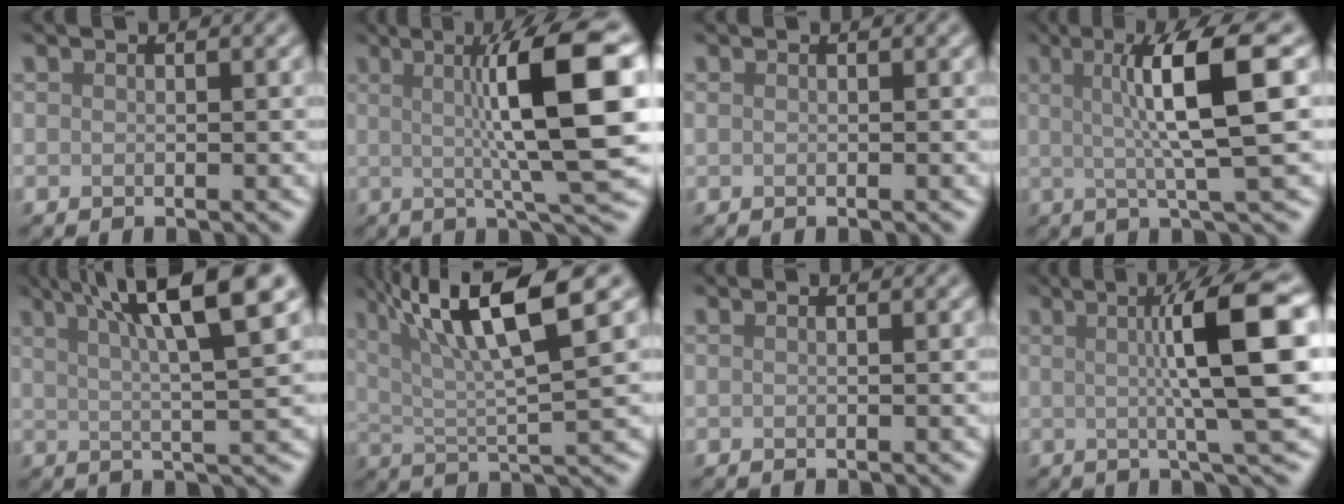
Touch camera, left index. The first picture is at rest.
{"total": 10.7, "force": [1.5, 1.5, 10.5], "torque": [-0.134, 0.006, 0.025]}
{"total": 0.0}
{"total": 7.7, "force": [1.4, 1.1, 7.5], "torque": [-0.110, 0.012, 0.022]}
{"total": 9.9, "force": [4.7, 1.6, 8.5], "torque": [-0.101, 0.026, 0.068]}
{"total": 9.9, "force": [4.9, 2.0, 8.3], "torque": [-0.129, 0.014, 0.083]}
{"total": 0.6, "force": [0.1, 0.2, 0.5], "torque": [-0.006, 0.000, -0.004]}
{"total": 9.0, "force": [1.3, 1.3, 8.8], "torque": [-0.111, 0.012, 0.018]}